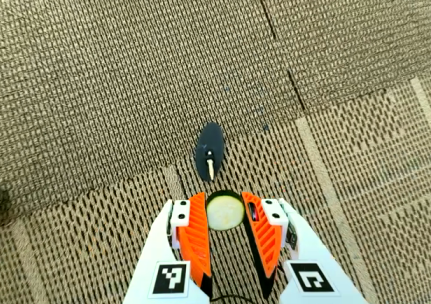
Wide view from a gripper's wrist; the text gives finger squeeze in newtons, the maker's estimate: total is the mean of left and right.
{"total": 7.6, "left": 7.4, "right": 7.8}